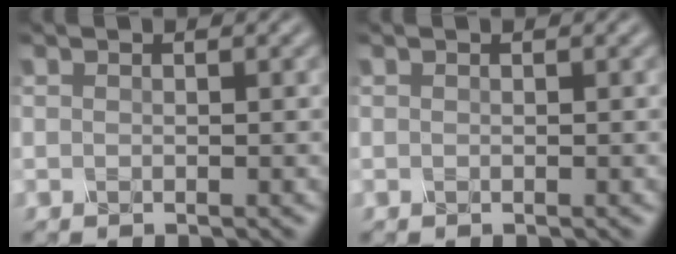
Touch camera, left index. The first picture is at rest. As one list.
[{"total": 0.0}]